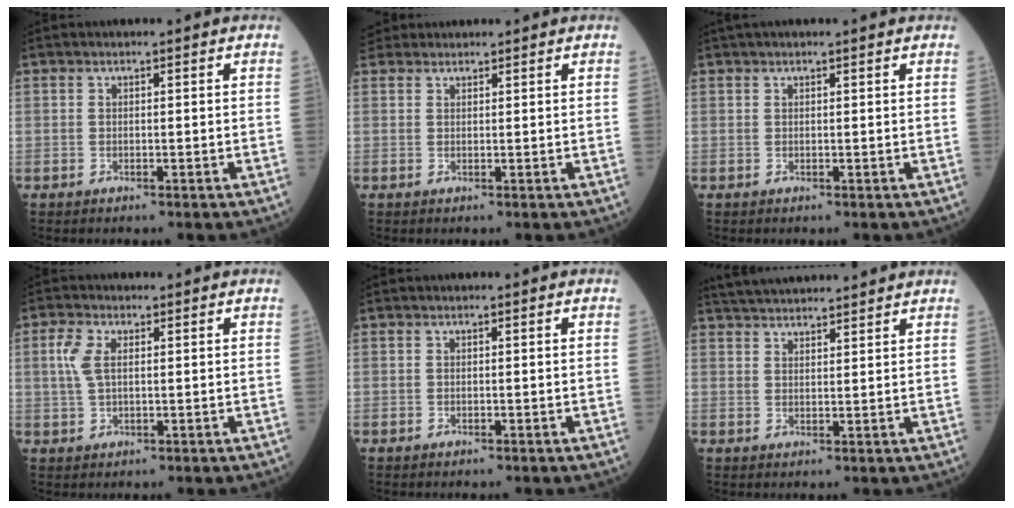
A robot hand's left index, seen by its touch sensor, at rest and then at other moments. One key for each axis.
{"total": 2.7, "fx": 2.5, "fy": 0.9, "fz": 0.1, "tx": -0.006, "ty": 0.027, "tz": 0.046}
{"total": 2.6, "fx": 2.2, "fy": -0.2, "fz": 1.3, "tx": -0.013, "ty": 0.029, "tz": 0.035}
{"total": 3.8, "fx": 0.9, "fy": 1.8, "fz": 3.2, "tx": -0.092, "ty": 0.011, "tz": 0.019}
{"total": 0.0}
{"total": 10.8, "fx": 10.1, "fy": 1.0, "fz": 3.5, "tx": -0.066, "ty": 0.033, "tz": 0.154}